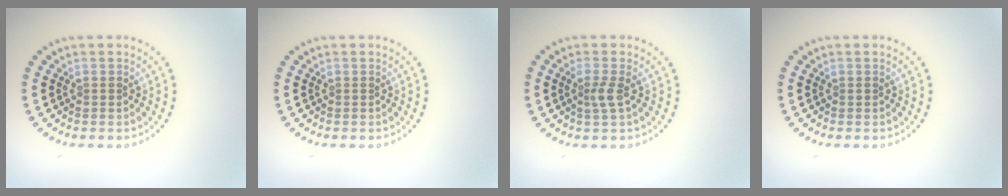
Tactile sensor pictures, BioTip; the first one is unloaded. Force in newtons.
{"total": 0.0}
{"total": 1.6, "press": 1.2, "slide": 1.0}
{"total": 0.0}